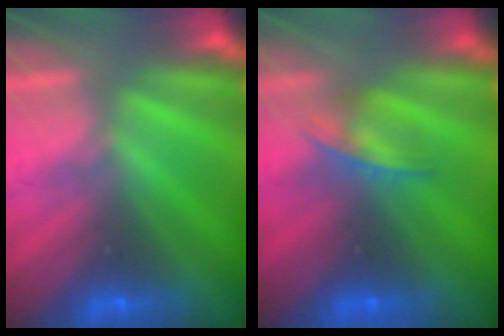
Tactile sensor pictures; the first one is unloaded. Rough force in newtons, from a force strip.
{"total": 8.4}